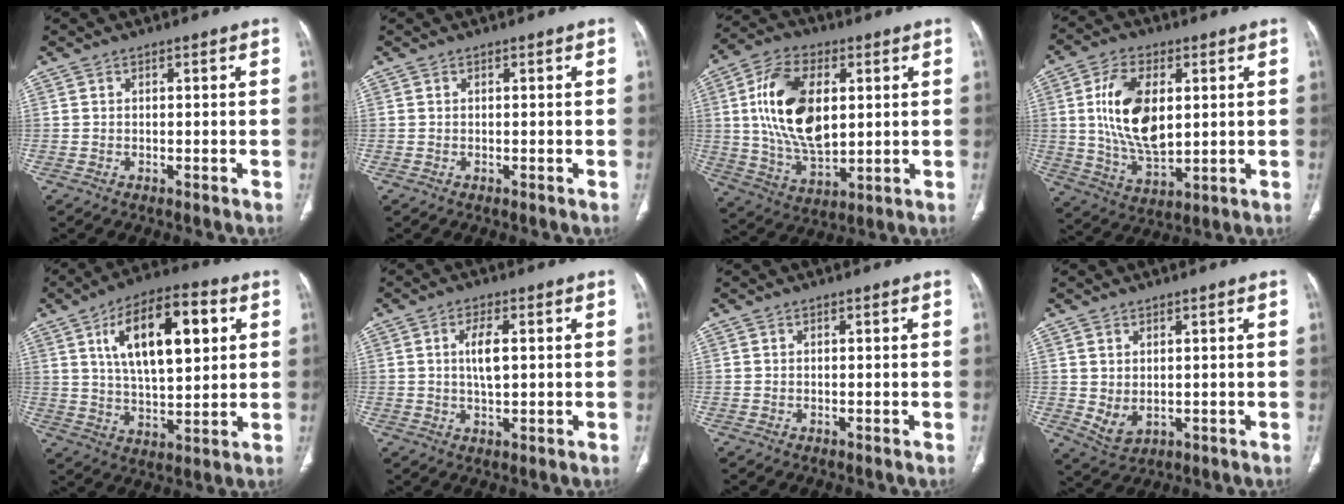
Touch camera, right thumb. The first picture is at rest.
{"total": 0.0}
{"total": 18.1, "force": [3.2, 10.2, 14.6], "torque": [-0.259, -0.007, 0.063]}
{"total": 14.9, "force": [2.5, 8.2, 12.2], "torque": [-0.219, -0.014, 0.054]}
{"total": 17.8, "force": [5.8, 7.7, 14.9], "torque": [-0.223, -0.005, 0.096]}
{"total": 4.9, "force": [0.8, 2.0, 4.4], "torque": [-0.078, -0.003, 0.015]}
{"total": 0.0}
{"total": 4.1, "force": [0.4, 2.8, 3.0], "torque": [-0.054, -0.007, 0.024]}